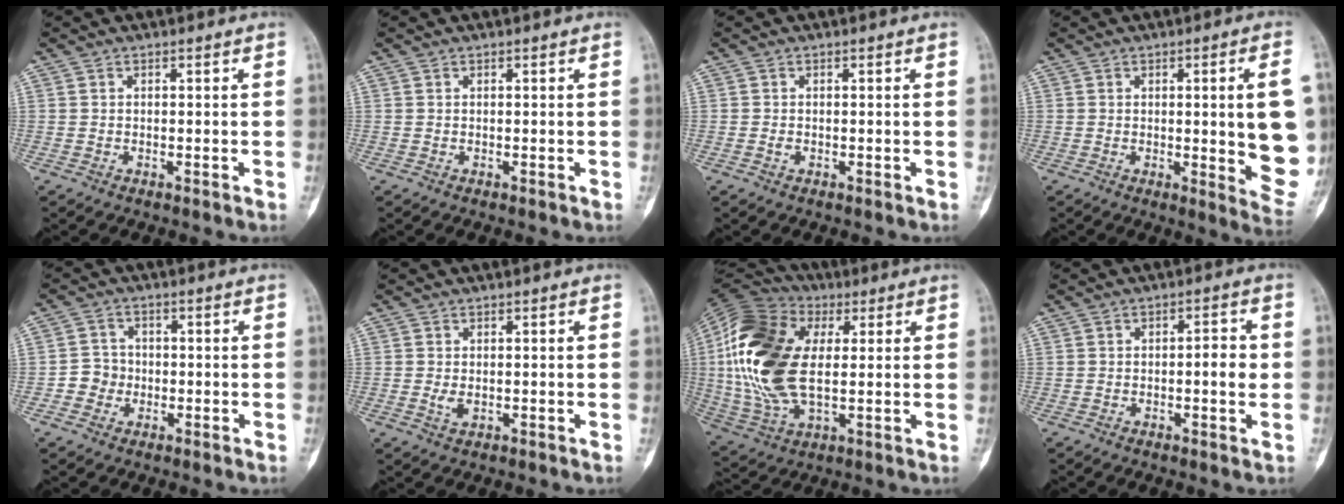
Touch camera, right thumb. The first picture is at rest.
{"total": 0.0}
{"total": 0.7, "force": [-0.2, 0.6, 0.5], "torque": [-0.008, 0.000, -0.006]}
{"total": 14.5, "force": [0.6, 3.0, 14.2], "torque": [-0.155, -0.017, 0.012]}
{"total": 4.0, "force": [-1.1, 3.8, 0.9], "torque": [0.008, 0.013, -0.029]}
{"total": 1.9, "force": [-0.1, 1.2, 1.4], "torque": [-0.029, -0.004, -0.002]}
{"total": 22.5, "force": [3.3, 12.8, 18.2], "torque": [-0.380, 0.000, 0.054]}
{"total": 4.7, "force": [-0.4, 1.6, 4.4], "torque": [-0.058, 0.002, -0.007]}